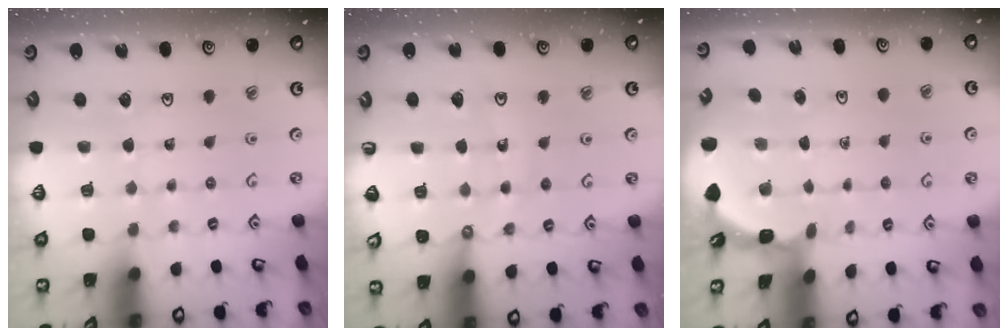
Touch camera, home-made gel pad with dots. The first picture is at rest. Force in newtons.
{"total": 10.2, "press": 10.1, "slide": 1.3}
{"total": 1.7, "press": 1.7, "slide": 0.0}